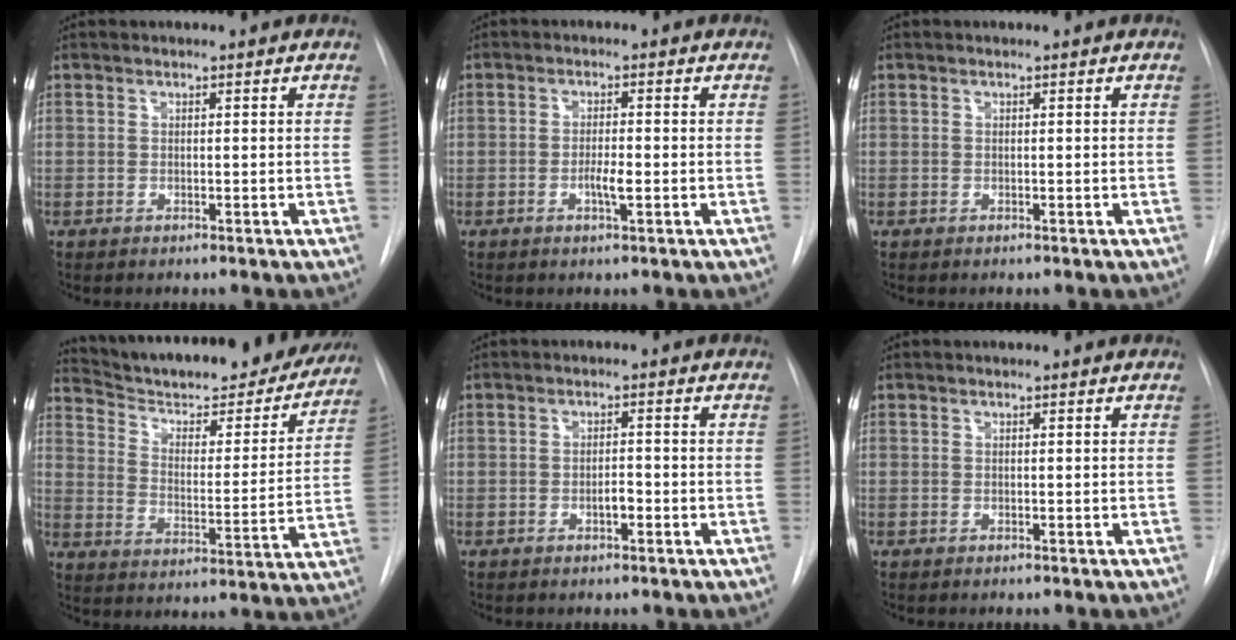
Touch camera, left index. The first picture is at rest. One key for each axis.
{"total": 2.5, "fx": -0.8, "fy": 0.4, "fz": 2.3, "tx": -0.043, "ty": 0.000, "tz": -0.014}
{"total": 0.0}
{"total": 26.5, "fx": 24.0, "fy": 5.2, "fz": 9.9, "tx": -0.151, "ty": -0.041, "tz": 0.321}
{"total": 1.8, "fx": -0.8, "fy": 0.7, "fz": 1.5, "tx": -0.023, "ty": 0.003, "tz": -0.013}
{"total": 0.0}